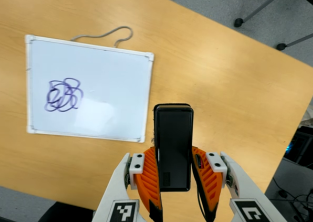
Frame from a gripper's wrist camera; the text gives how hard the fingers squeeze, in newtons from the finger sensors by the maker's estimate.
{"total": 4.7, "left": 3.4, "right": 5.9}